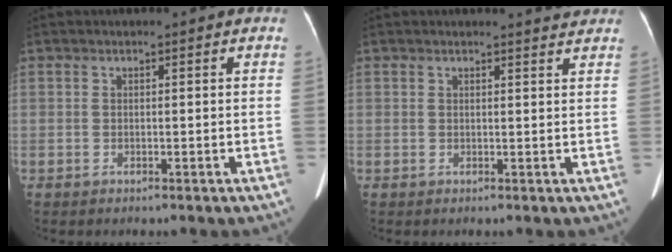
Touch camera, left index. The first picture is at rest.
{"total": 1.9, "force": [1.9, -0.1, 0.1], "torque": [-0.007, -0.007, 0.018]}